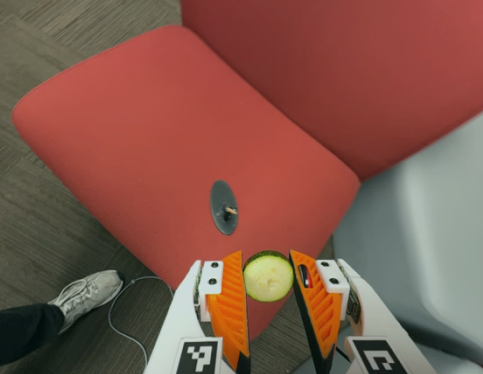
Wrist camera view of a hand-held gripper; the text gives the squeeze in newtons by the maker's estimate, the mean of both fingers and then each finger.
{"total": 7.7, "left": 8.3, "right": 7.0}